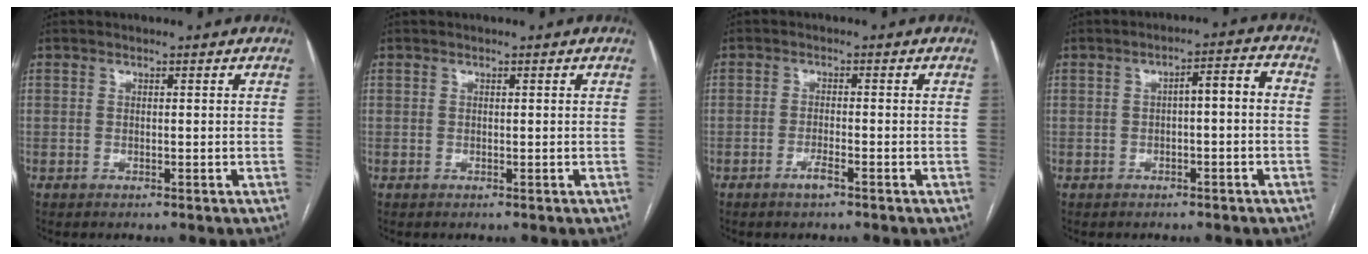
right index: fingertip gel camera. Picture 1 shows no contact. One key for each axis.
{"total": 0.0}
{"total": 2.1, "fx": -1.4, "fy": 0.1, "fz": 1.5, "tx": -0.030, "ty": -0.001, "tz": -0.027}
{"total": 4.2, "fx": -0.3, "fy": 0.9, "fz": 4.1, "tx": -0.058, "ty": 0.024, "tz": -0.004}